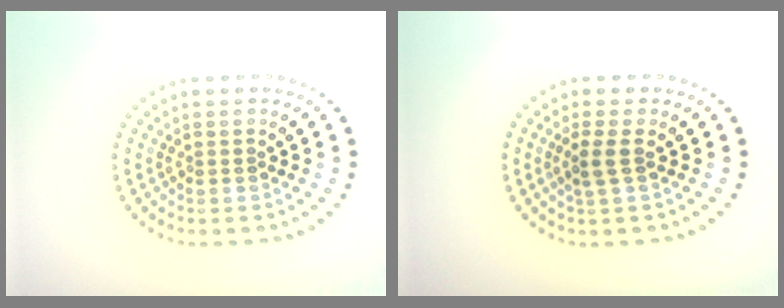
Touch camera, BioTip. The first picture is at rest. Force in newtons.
{"total": 1.5, "press": 1.3, "slide": 0.9}